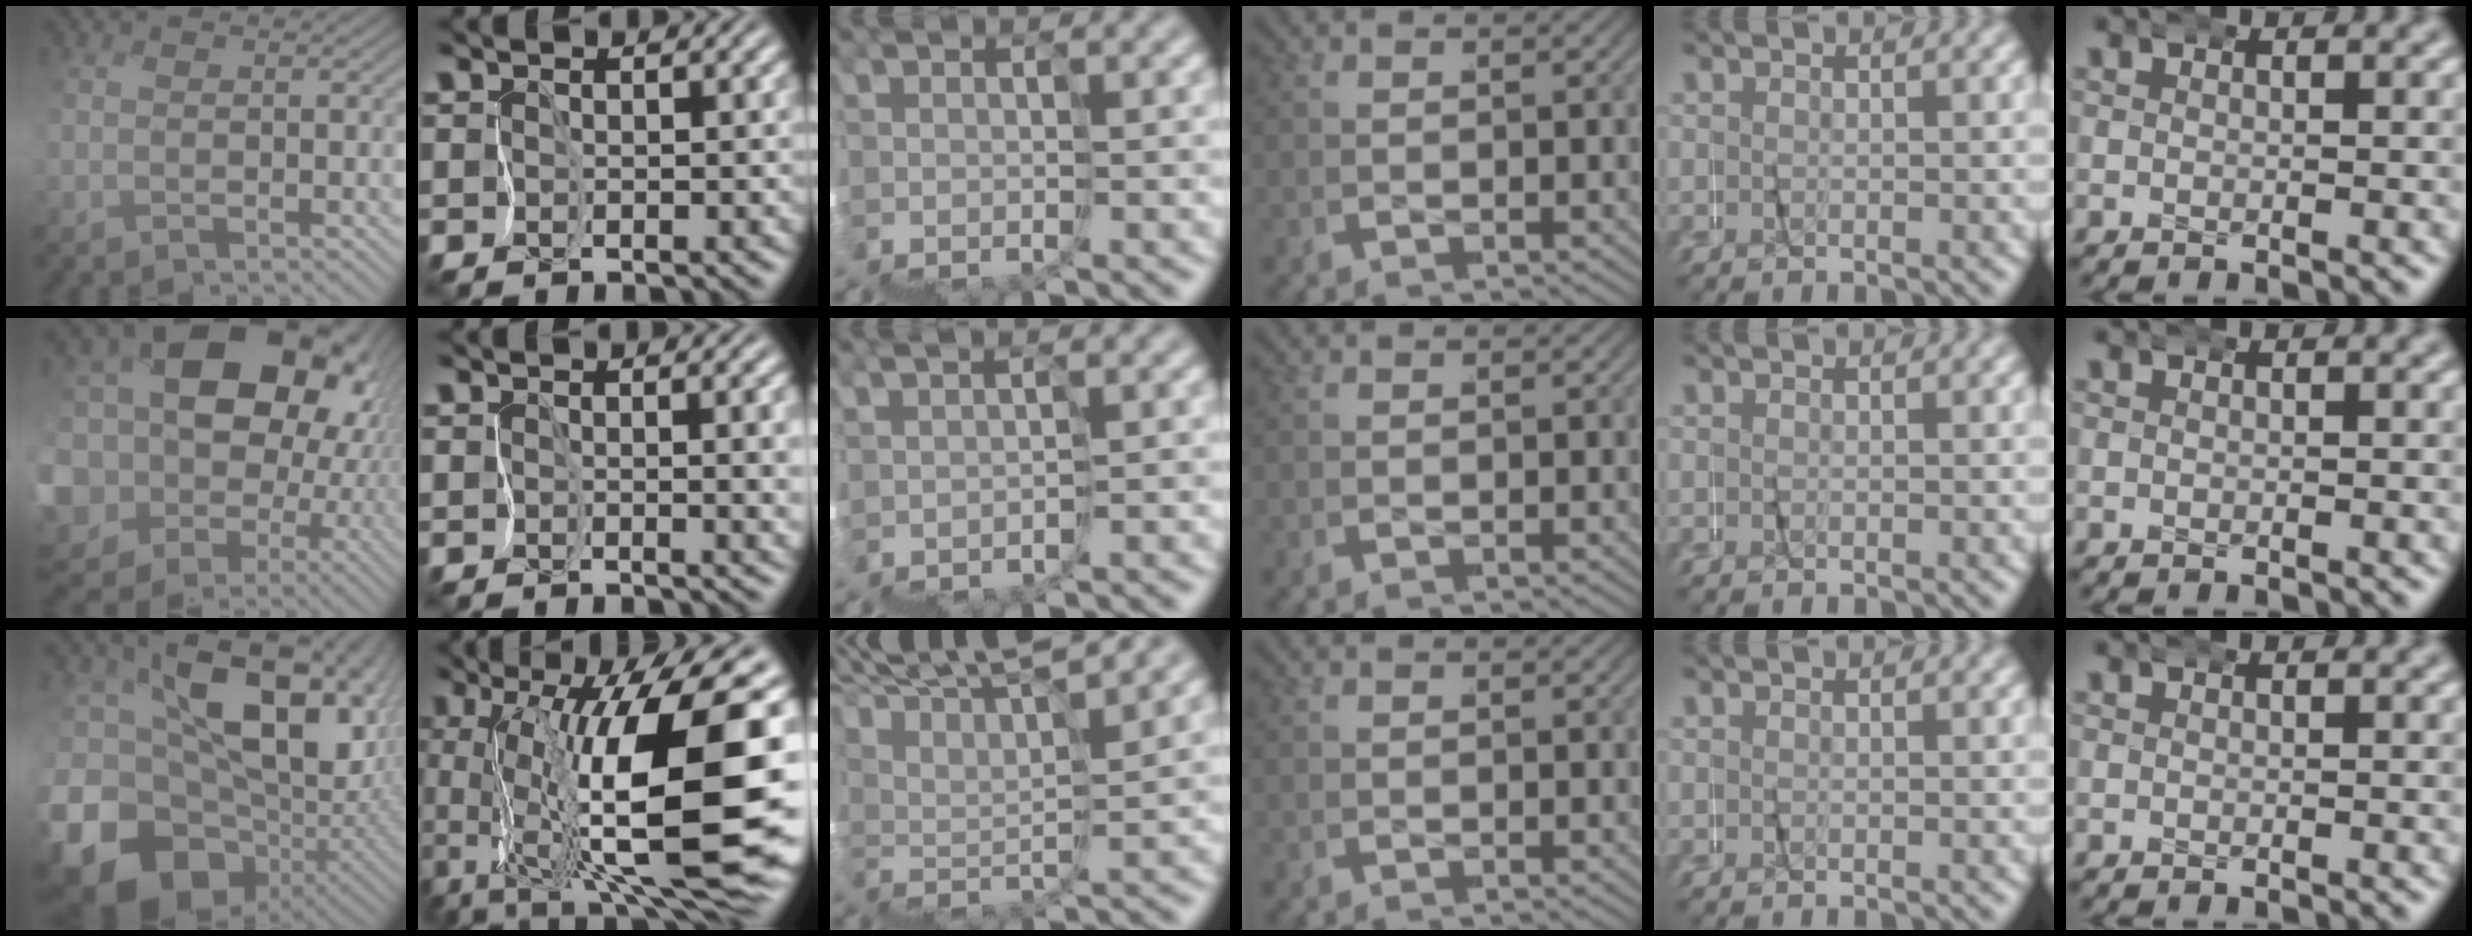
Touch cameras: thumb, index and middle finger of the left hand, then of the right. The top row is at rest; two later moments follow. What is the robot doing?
{"motion": "wrap", "object": "netting"}